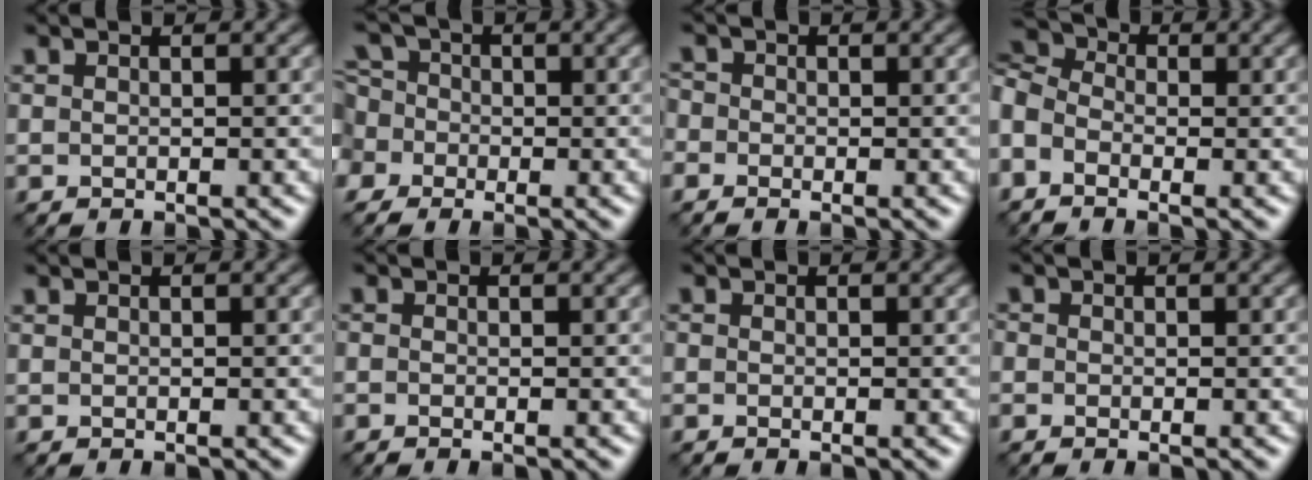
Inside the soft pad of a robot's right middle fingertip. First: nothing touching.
{"total": 6.7, "force": [-0.2, 5.8, 3.4], "torque": [-0.066, 0.029, -0.051]}
{"total": 2.2, "force": [-1.0, 1.8, 0.9], "torque": [-0.002, 0.005, -0.020]}
{"total": 6.3, "force": [-1.9, 4.4, 4.0], "torque": [-0.112, 0.007, -0.036]}
{"total": 0.0}
{"total": 0.6, "force": [-0.6, -0.1, 0.1], "torque": [0.002, -0.001, -0.013]}
{"total": 1.1, "force": [0.0, -0.6, -0.9], "torque": [0.019, 0.003, 0.000]}
{"total": 0.8, "force": [-0.5, 0.6, 0.1], "torque": [0.010, -0.004, -0.010]}